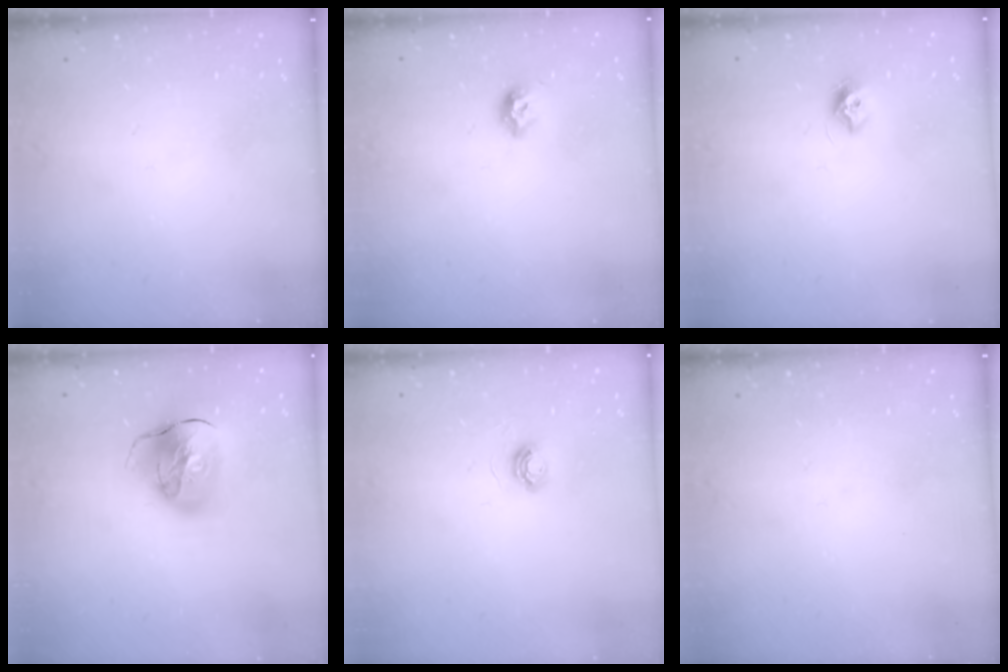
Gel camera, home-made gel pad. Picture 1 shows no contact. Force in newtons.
{"total": 7.9, "press": 7.8, "slide": 1.0}
{"total": 7.3, "press": 7.3, "slide": 0.6}
{"total": 14.1, "press": 14.0, "slide": 2.0}
{"total": 5.0, "press": 4.9, "slide": 0.4}
{"total": 0.0}